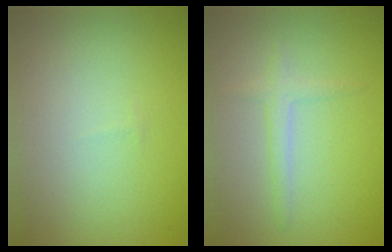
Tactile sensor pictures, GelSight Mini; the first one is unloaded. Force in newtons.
{"total": 1.6, "press": 1.6, "slide": 0.1}